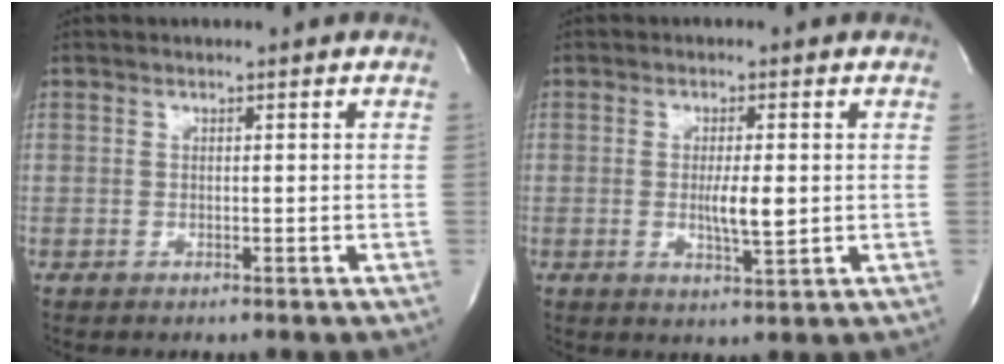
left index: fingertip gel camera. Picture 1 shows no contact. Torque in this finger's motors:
{"motor_torque": [0.48, 0.10, 0.12, 0.04]}